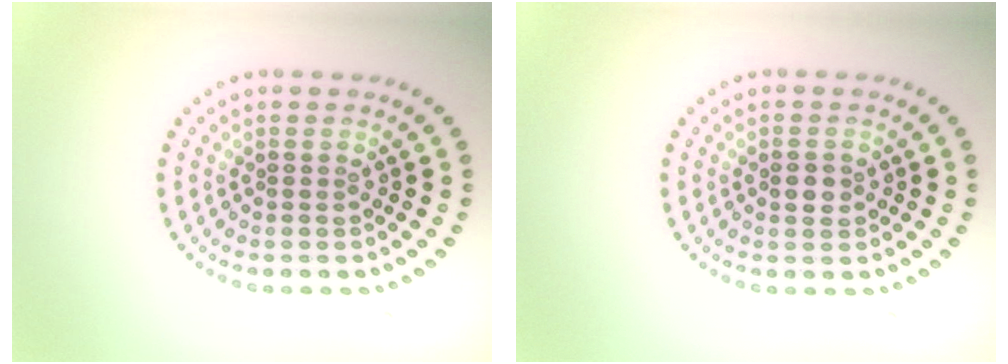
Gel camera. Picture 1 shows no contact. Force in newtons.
{"total": 1.5, "press": 1.5, "slide": 0.2}